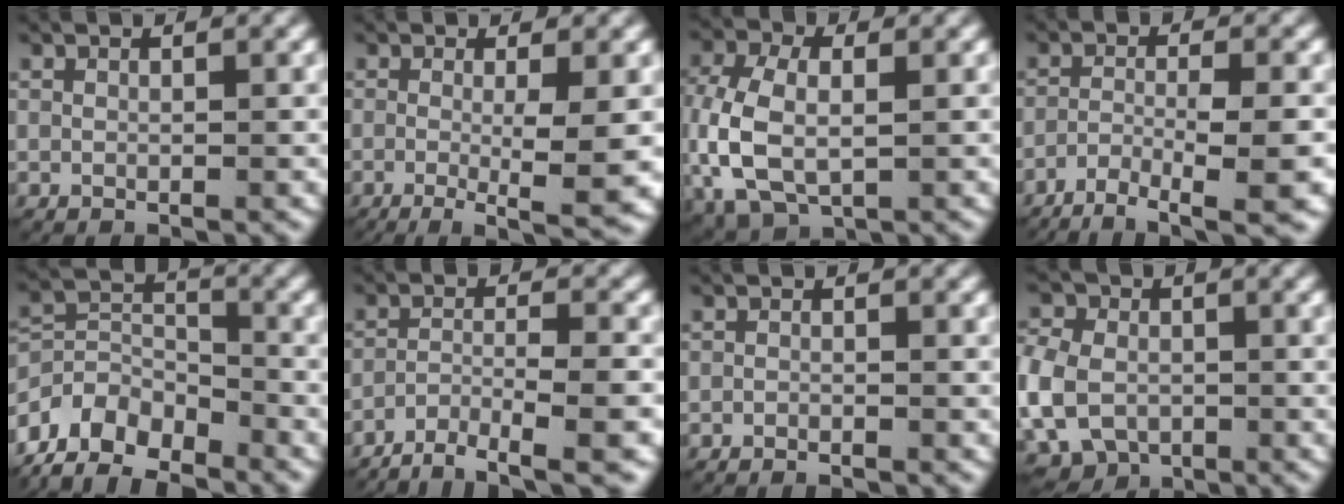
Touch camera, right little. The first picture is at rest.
{"total": 6.7, "force": [-4.1, 1.0, 5.2], "torque": [-0.081, -0.031, -0.053]}
{"total": 6.7, "force": [-0.4, 4.8, 4.6], "torque": [-0.135, -0.017, 0.008]}
{"total": 7.9, "force": [-6.2, 1.6, 4.7], "torque": [-0.071, -0.023, -0.087]}
{"total": 12.9, "force": [-8.0, 8.8, 4.8], "torque": [-0.089, -0.046, -0.128]}
{"total": 8.5, "force": [-7.2, 2.2, 4.0], "torque": [-0.066, -0.024, -0.105]}
{"total": 1.2, "force": [-1.2, 0.2, 0.2], "torque": [-0.005, -0.006, -0.020]}
{"total": 7.1, "force": [-2.2, 5.9, 3.3], "torque": [-0.083, -0.029, -0.028]}